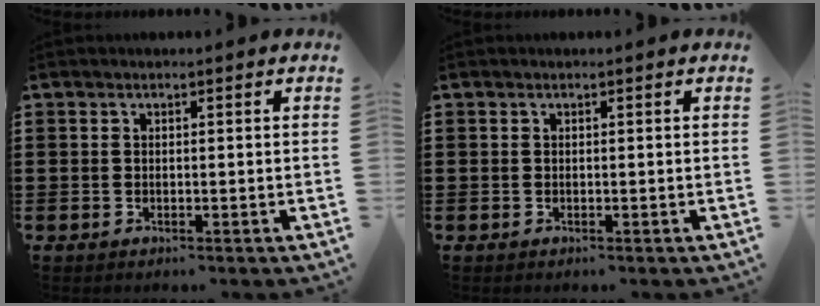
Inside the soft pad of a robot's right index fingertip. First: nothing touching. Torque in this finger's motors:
{"motor_torque": [-0.26, 0.18, 0.00, -0.01]}